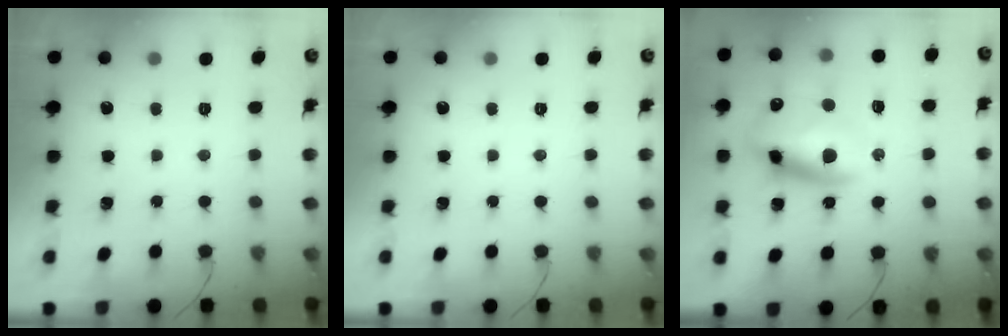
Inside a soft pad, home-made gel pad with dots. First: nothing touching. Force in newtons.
{"total": 0.0}
{"total": 14.1, "press": 13.7, "slide": 3.2}